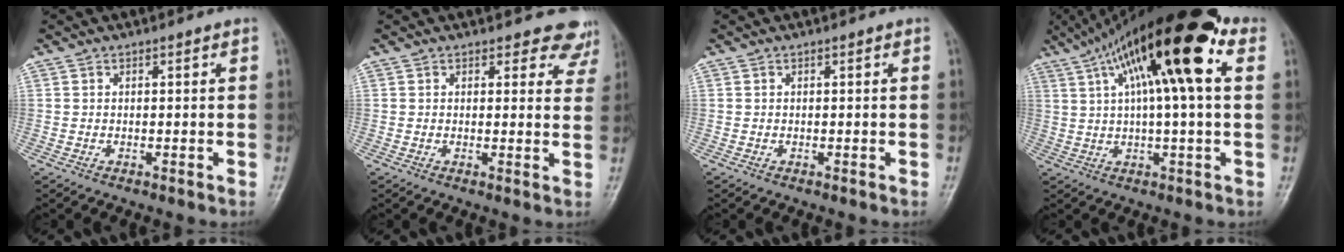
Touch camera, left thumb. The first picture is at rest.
{"total": 6.1, "force": [5.5, 2.7, 0.1], "torque": [0.048, -0.029, 0.036]}
{"total": 0.0}
{"total": 21.7, "force": [7.6, 5.5, 19.5], "torque": [-0.329, 0.035, 0.116]}